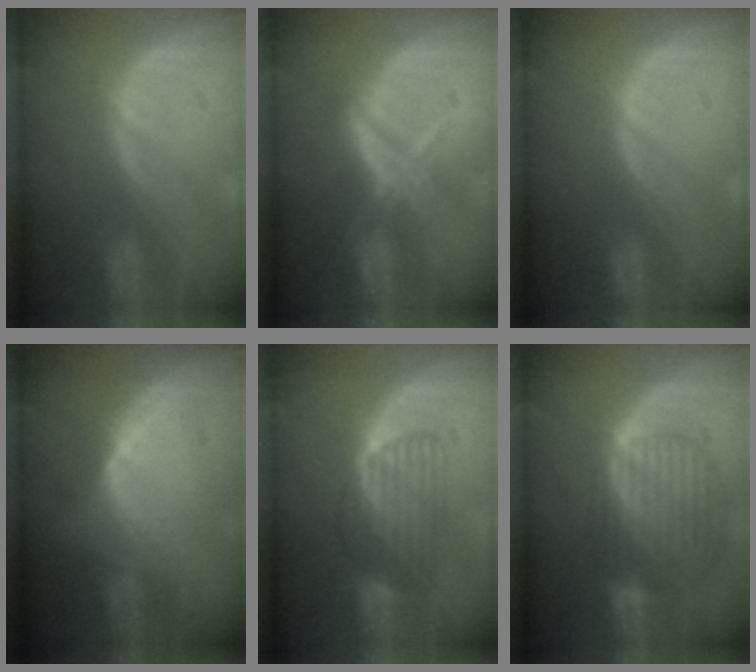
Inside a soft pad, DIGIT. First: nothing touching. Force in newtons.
{"total": 5.5, "press": 4.9, "slide": 2.5}
{"total": 0.0}
{"total": 6.9, "press": 6.3, "slide": 2.7}
{"total": 6.7, "press": 6.3, "slide": 2.3}
{"total": 10.3, "press": 8.6, "slide": 5.6}